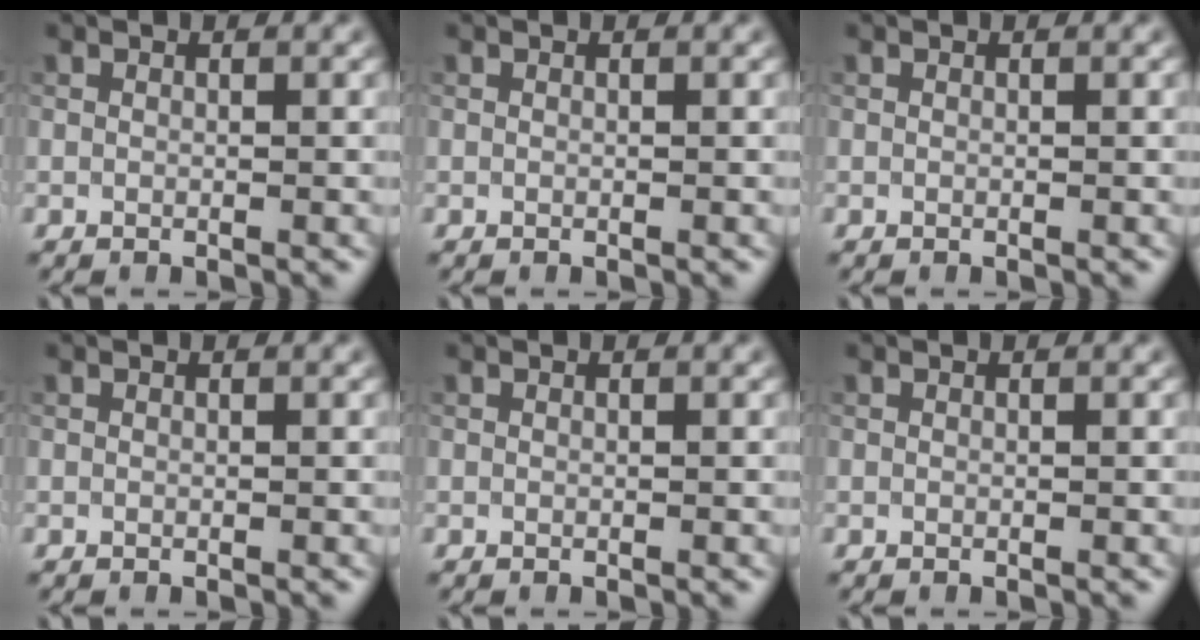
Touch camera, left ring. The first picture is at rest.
{"total": 0.0}
{"total": 0.0}
{"total": 0.0}
{"total": 0.0}
{"total": 0.0}